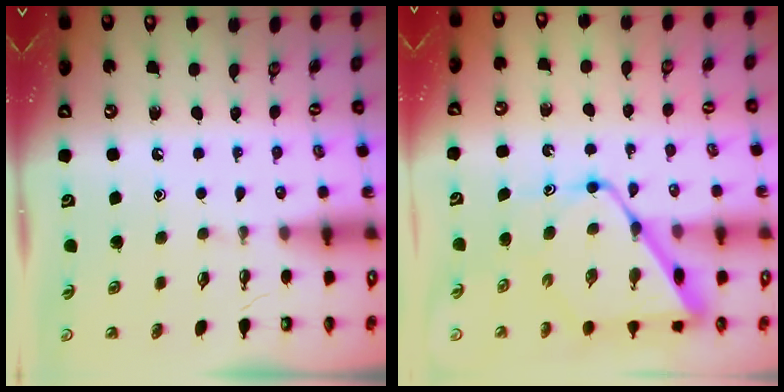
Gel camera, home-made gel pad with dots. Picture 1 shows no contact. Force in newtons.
{"total": 14.0, "press": 14.0, "slide": 0.9}